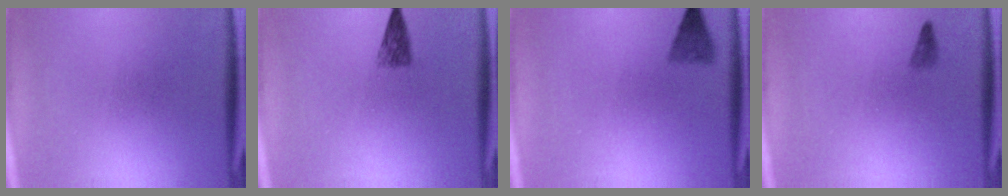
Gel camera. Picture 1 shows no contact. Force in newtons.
{"total": 2.4}
{"total": 2.5}
{"total": 0.9}